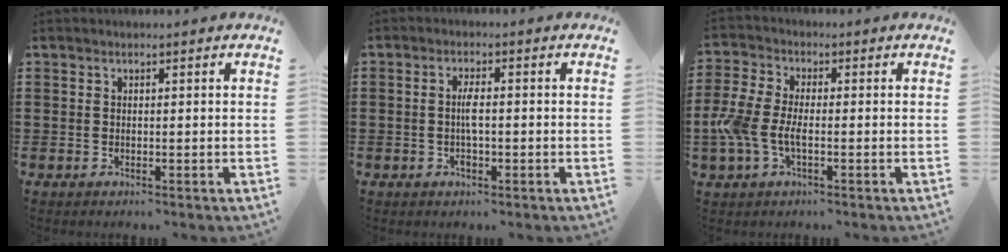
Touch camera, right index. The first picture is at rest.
{"total": 3.0, "force": [-0.5, 1.0, 2.7], "torque": [-0.058, 0.000, -0.011]}
{"total": 6.1, "force": [-1.9, 2.9, 5.1], "torque": [-0.134, -0.009, -0.043]}